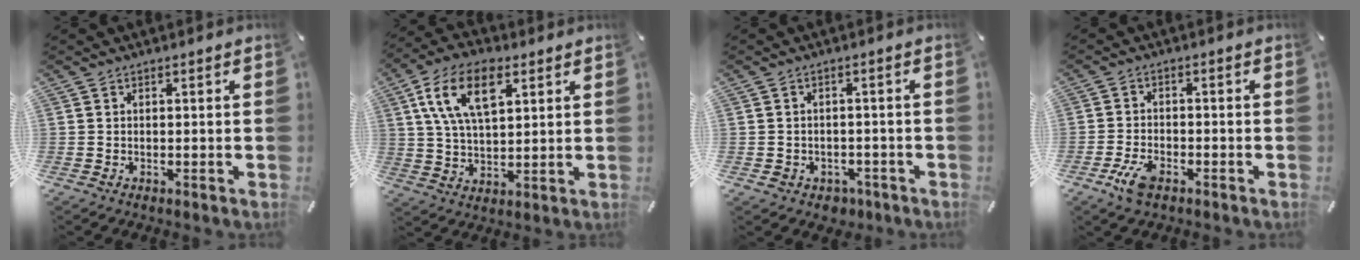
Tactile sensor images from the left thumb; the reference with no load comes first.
{"total": 13.8, "force": [6.0, 7.3, 10.0], "torque": [-0.209, -0.003, 0.104]}
{"total": 3.1, "force": [-1.2, 2.8, 0.9], "torque": [-0.009, 0.001, -0.024]}
{"total": 5.2, "force": [-3.0, 2.6, 3.4], "torque": [-0.087, 0.006, -0.061]}